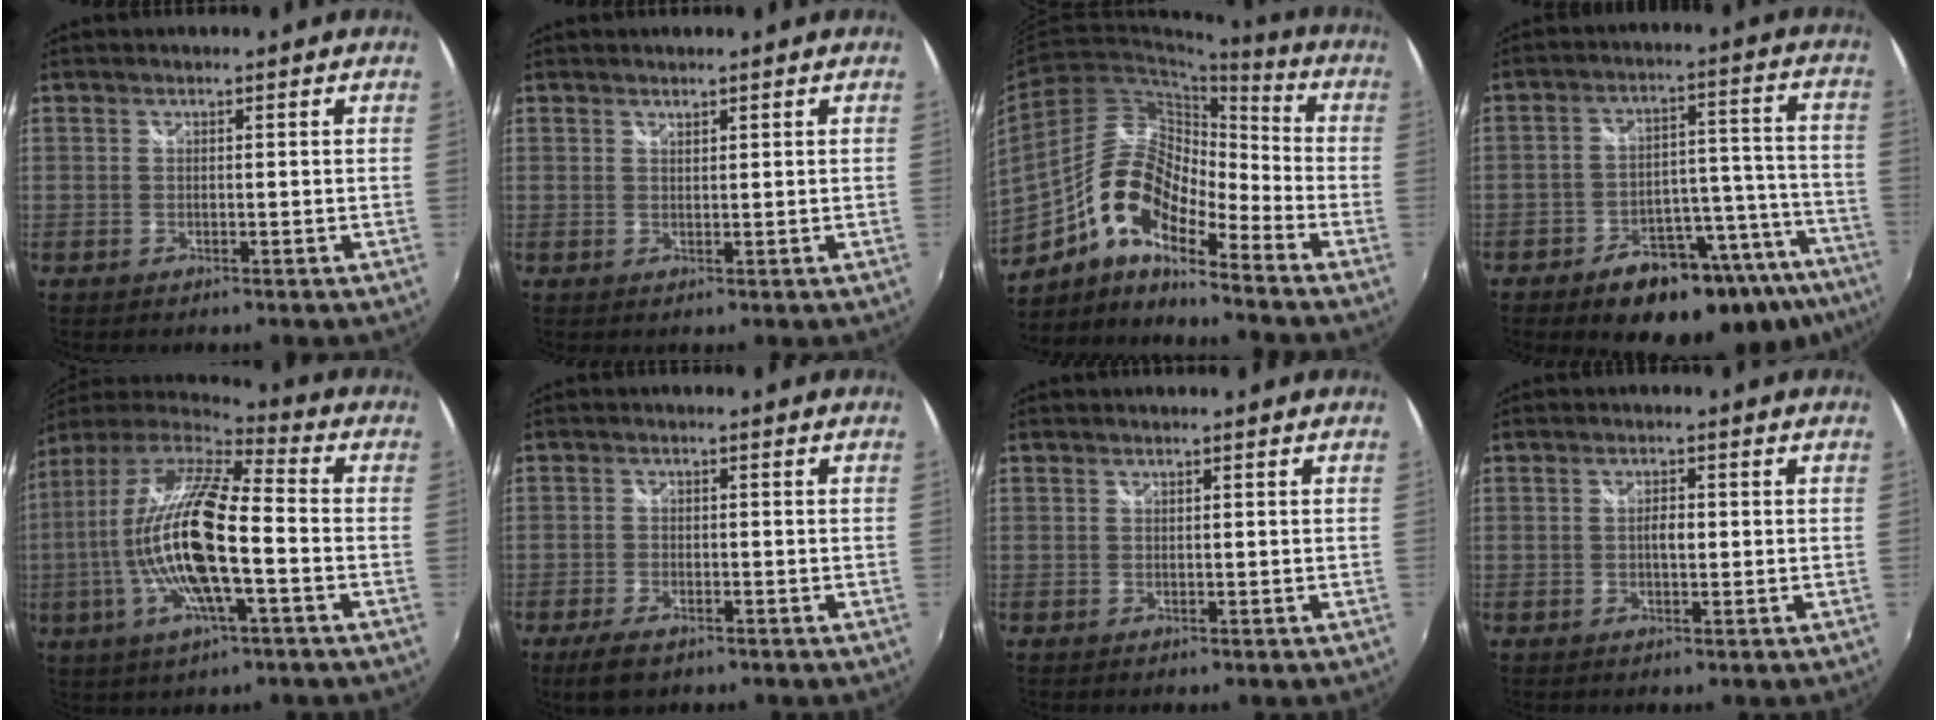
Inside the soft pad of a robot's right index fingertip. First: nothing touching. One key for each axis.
{"total": 0.8, "fx": 0.8, "fy": 0.2, "fz": 0.2, "tx": -0.002, "ty": 0.000, "tz": 0.014}
{"total": 14.6, "fx": -8.6, "fy": 5.6, "fz": 10.4, "tx": -0.194, "ty": 0.009, "tz": -0.172}
{"total": 21.9, "fx": -15.9, "fy": 9.6, "fz": 11.5, "tx": -0.167, "ty": 0.025, "tz": -0.199}
{"total": 18.7, "fx": -3.1, "fy": 4.1, "fz": 18.0, "tx": -0.326, "ty": -0.015, "tz": -0.065}
{"total": 5.5, "fx": -3.8, "fy": 2.3, "fz": 3.2, "tx": -0.081, "ty": -0.016, "tz": -0.067}
{"total": 0.0}
{"total": 2.2, "fx": -0.1, "fy": 0.7, "fz": 2.0, "tx": -0.037, "ty": 0.002, "tz": -0.004}